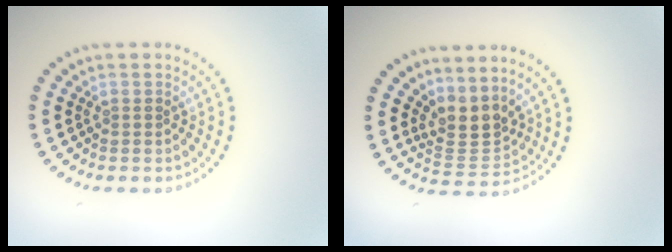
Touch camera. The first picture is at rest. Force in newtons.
{"total": 3.1, "press": 2.4, "slide": 2.0}